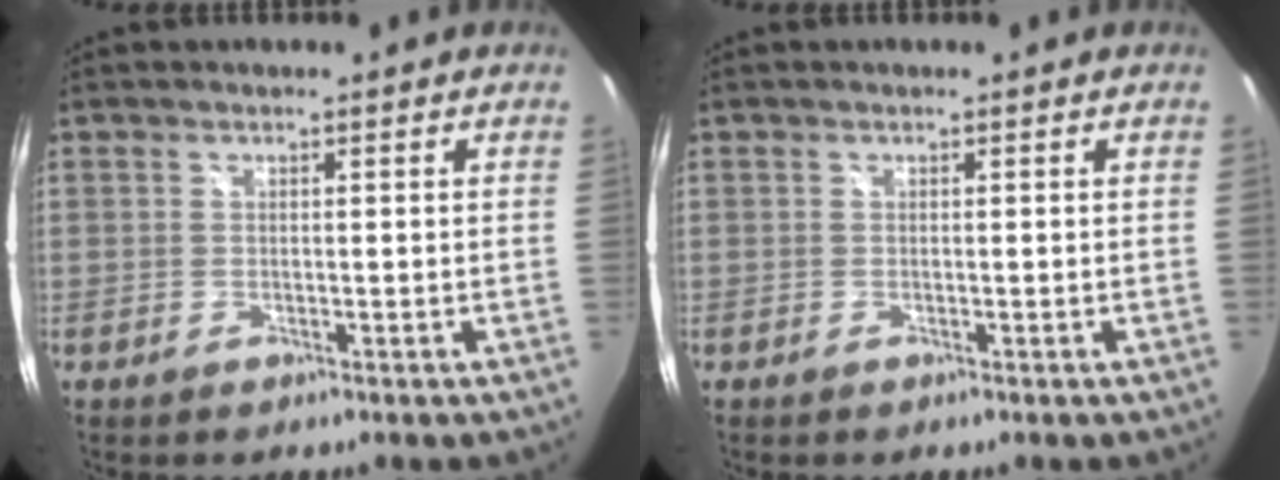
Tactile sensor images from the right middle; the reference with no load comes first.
{"total": 0.0}